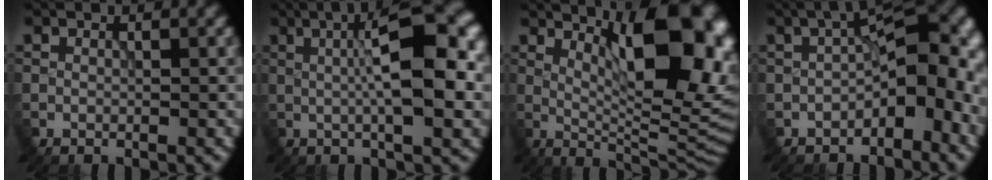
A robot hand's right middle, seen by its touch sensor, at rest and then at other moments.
{"total": 9.9, "force": [1.1, 2.6, 9.5], "torque": [-0.127, 0.013, 0.011]}
{"total": 13.2, "force": [4.5, 4.4, 11.7], "torque": [-0.146, -0.005, 0.072]}
{"total": 9.2, "force": [-1.9, 4.8, 7.6], "torque": [-0.082, 0.016, -0.044]}